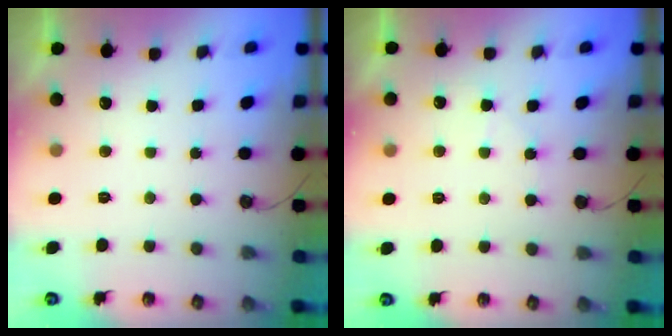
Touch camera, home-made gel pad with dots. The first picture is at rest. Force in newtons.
{"total": 4.9, "press": 4.8, "slide": 0.7}